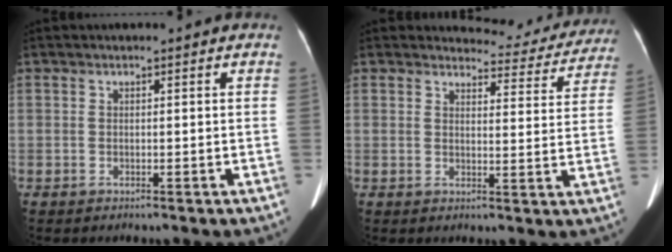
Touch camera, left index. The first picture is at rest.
{"total": 9.5, "force": [9.2, 2.3, 0.0], "torque": [0.018, -0.023, 0.092]}